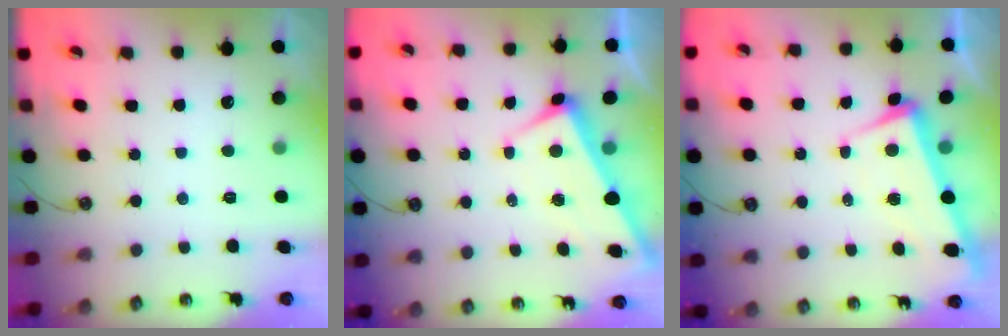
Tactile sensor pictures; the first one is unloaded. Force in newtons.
{"total": 3.0, "press": 2.9, "slide": 0.6}
{"total": 3.3, "press": 2.9, "slide": 1.6}